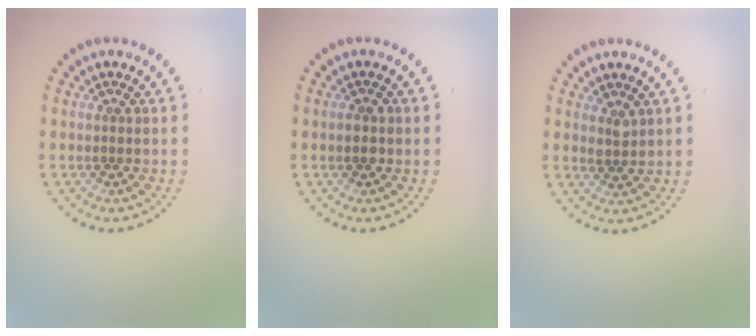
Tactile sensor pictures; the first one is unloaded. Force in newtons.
{"total": 1.0, "press": 1.0, "slide": 0.2}
{"total": 1.0, "press": 0.9, "slide": 0.4}